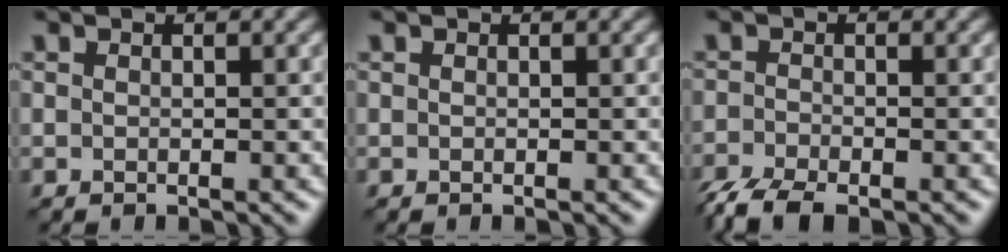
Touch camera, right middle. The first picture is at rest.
{"total": 0.0}
{"total": 4.6, "force": [-3.6, 1.4, 2.5], "torque": [-0.046, -0.014, -0.076]}